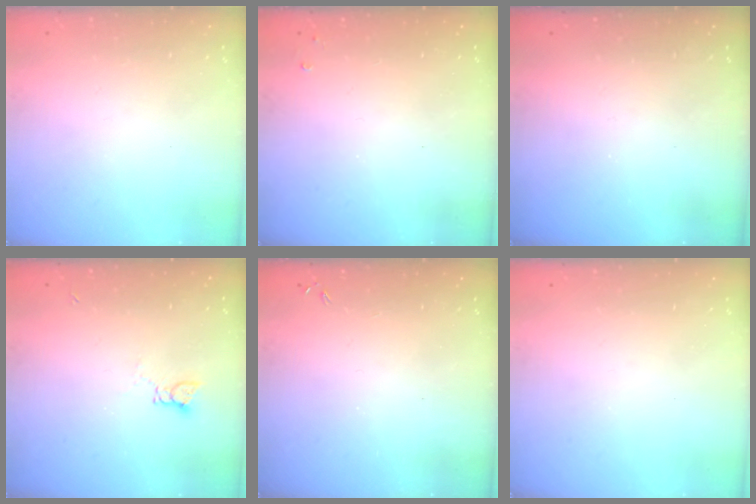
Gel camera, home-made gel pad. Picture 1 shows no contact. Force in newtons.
{"total": 1.8, "press": 1.8, "slide": 0.3}
{"total": 0.0}
{"total": 1.8, "press": 1.7, "slide": 0.2}
{"total": 0.0}
{"total": 0.0}